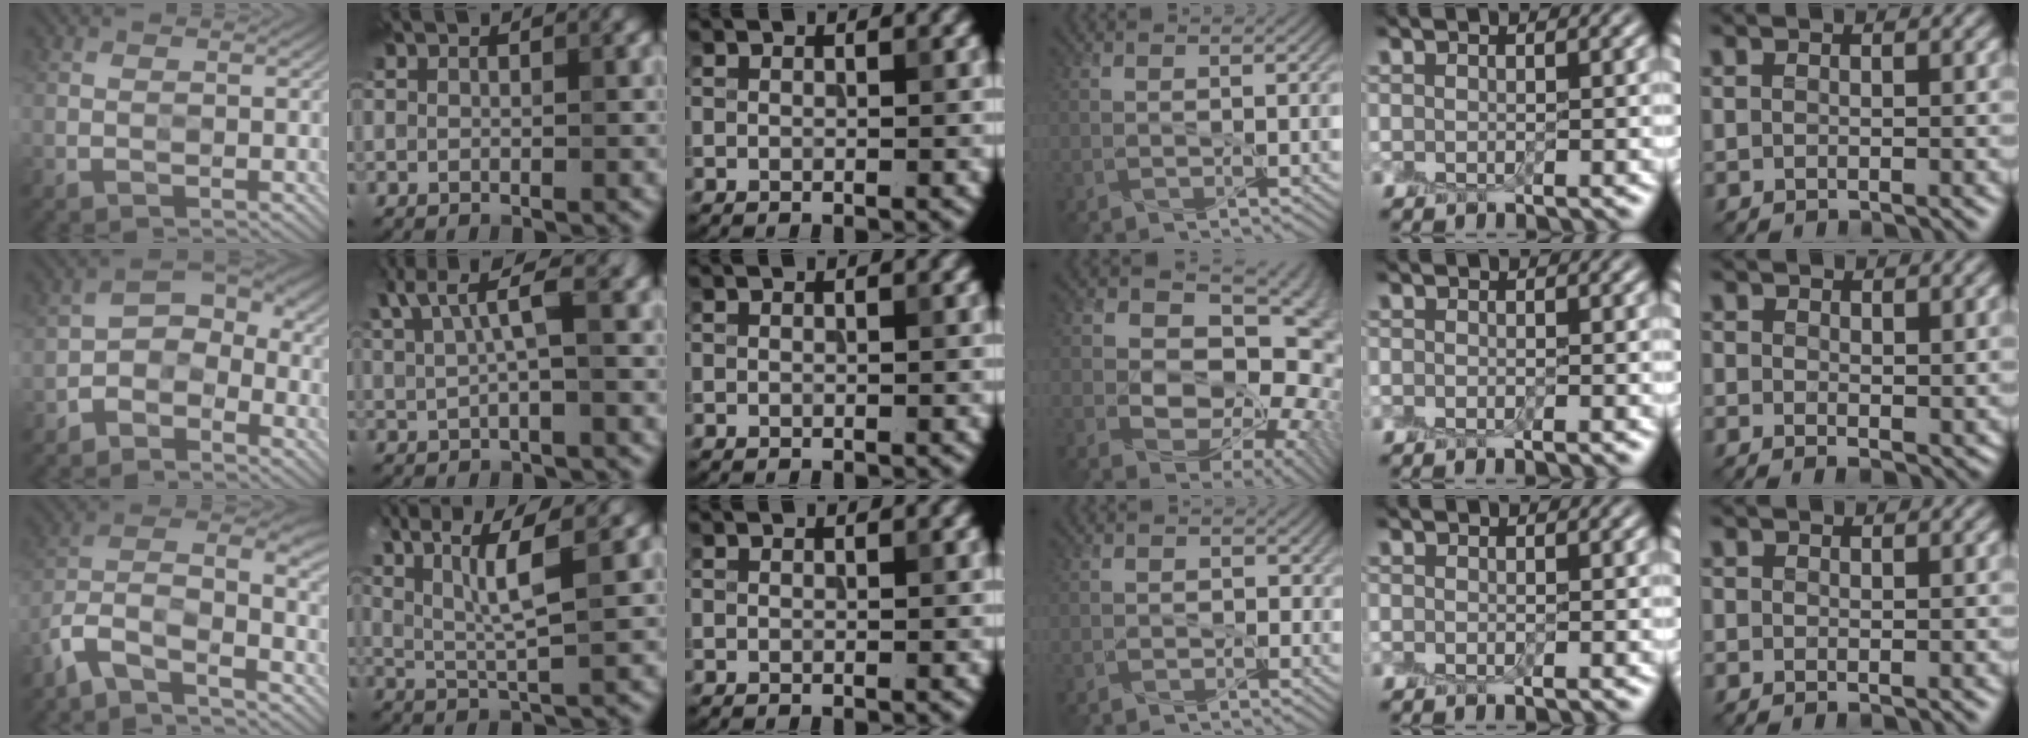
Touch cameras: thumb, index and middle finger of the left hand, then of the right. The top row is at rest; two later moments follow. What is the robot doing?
{"motion": "peel", "object": "aluminum foil"}